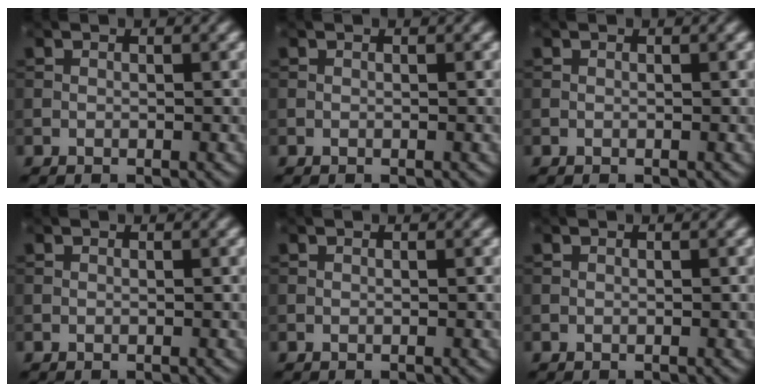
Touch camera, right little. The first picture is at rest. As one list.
[{"total": 0.0}, {"total": 0.0}, {"total": 0.0}, {"total": 0.0}, {"total": 0.0}]